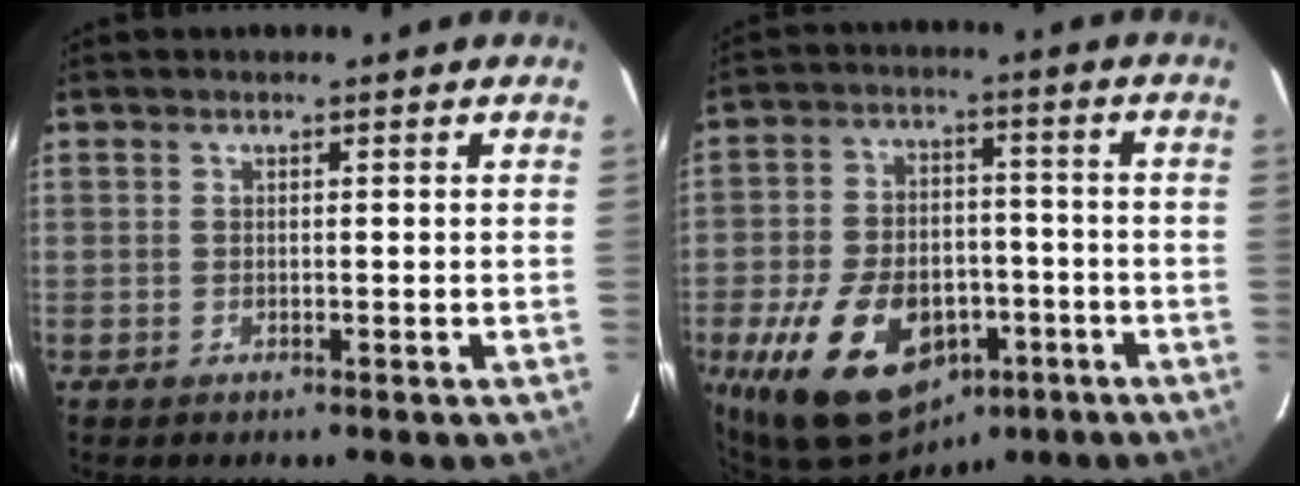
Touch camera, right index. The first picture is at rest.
{"total": 18.9, "force": [-9.2, 11.6, 11.7], "torque": [-0.241, 0.005, -0.132]}